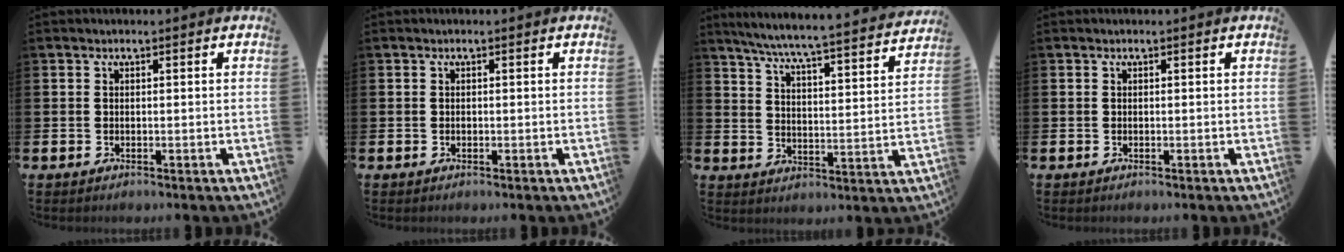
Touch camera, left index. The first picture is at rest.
{"total": 0.0}
{"total": 6.8, "force": [6.3, -0.2, 2.5], "torque": [-0.075, -0.050, 0.106]}
{"total": 0.0}